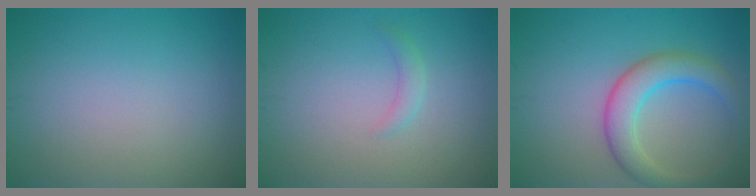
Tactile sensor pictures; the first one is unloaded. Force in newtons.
{"total": 1.1, "press": 1.1, "slide": 0.1}
{"total": 4.6, "press": 4.6, "slide": 0.2}